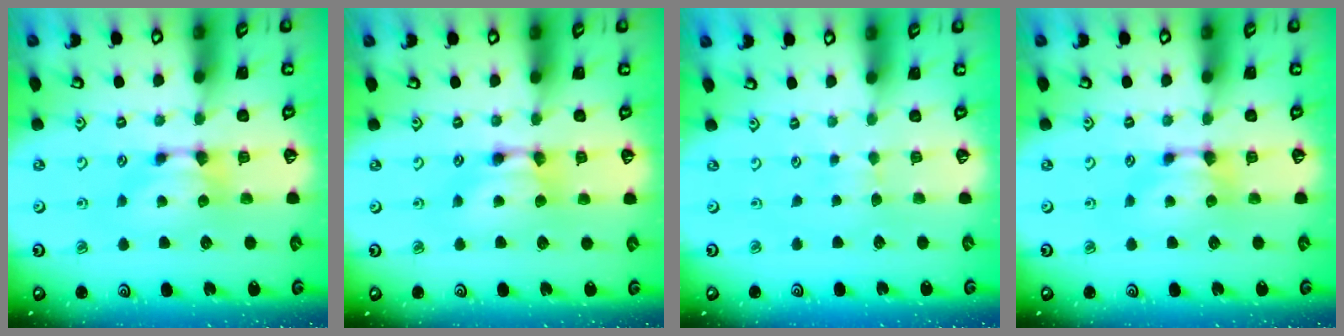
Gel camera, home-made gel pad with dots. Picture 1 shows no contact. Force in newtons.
{"total": 1.9, "press": 1.9, "slide": 0.1}
{"total": 2.8, "press": 2.8, "slide": 0.2}
{"total": 0.0}